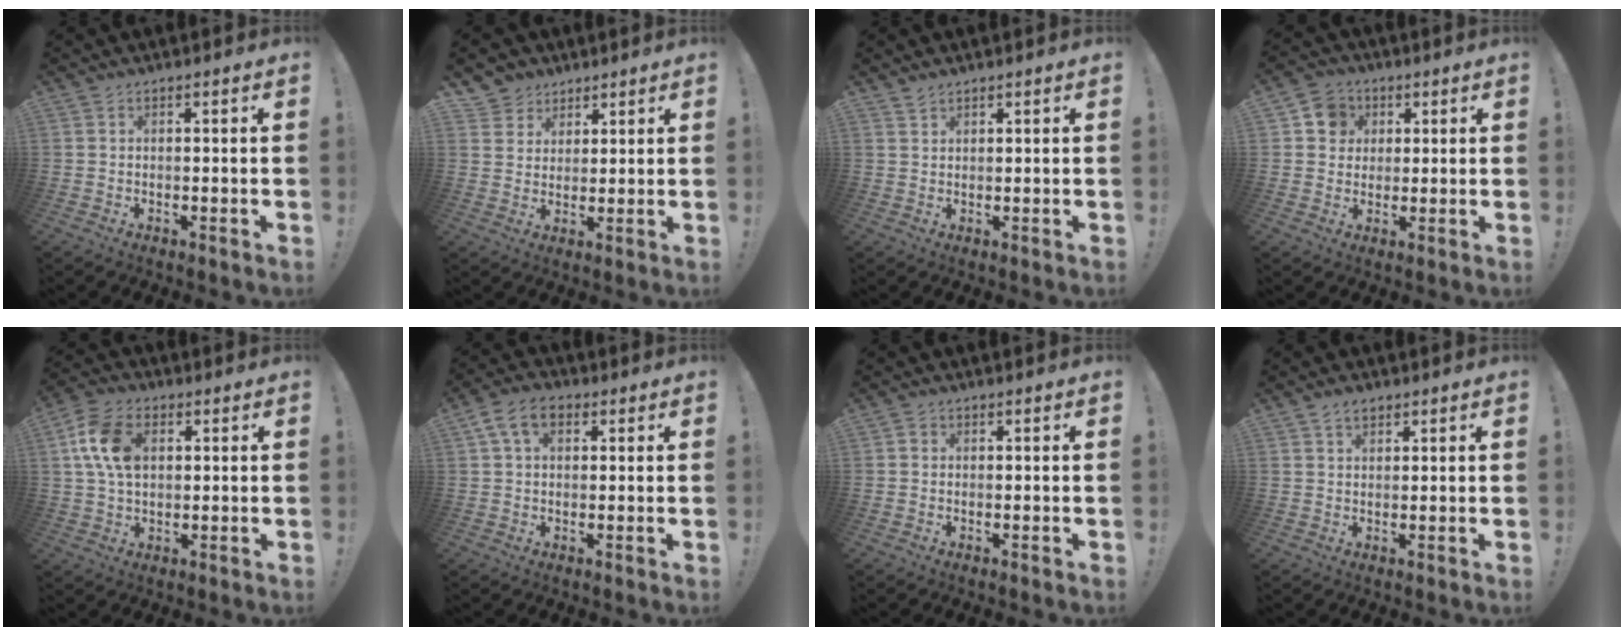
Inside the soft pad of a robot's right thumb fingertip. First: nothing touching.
{"total": 5.7, "force": [3.5, 4.5, 0.3], "torque": [-0.011, -0.027, 0.072]}
{"total": 1.6, "force": [1.5, 0.5, 0.3], "torque": [-0.003, -0.008, 0.028]}
{"total": 8.0, "force": [2.0, 7.5, 2.1], "torque": [-0.025, -0.001, 0.043]}
{"total": 12.3, "force": [2.7, 8.1, 8.8], "torque": [-0.159, 0.007, 0.052]}
{"total": 8.0, "force": [2.9, 5.1, 5.4], "torque": [-0.096, 0.011, 0.060]}
{"total": 0.8, "force": [0.0, 0.8, 0.2], "torque": [0.005, -0.001, -0.002]}
{"total": 3.1, "force": [2.0, 1.8, 1.5], "torque": [-0.021, -0.006, 0.036]}